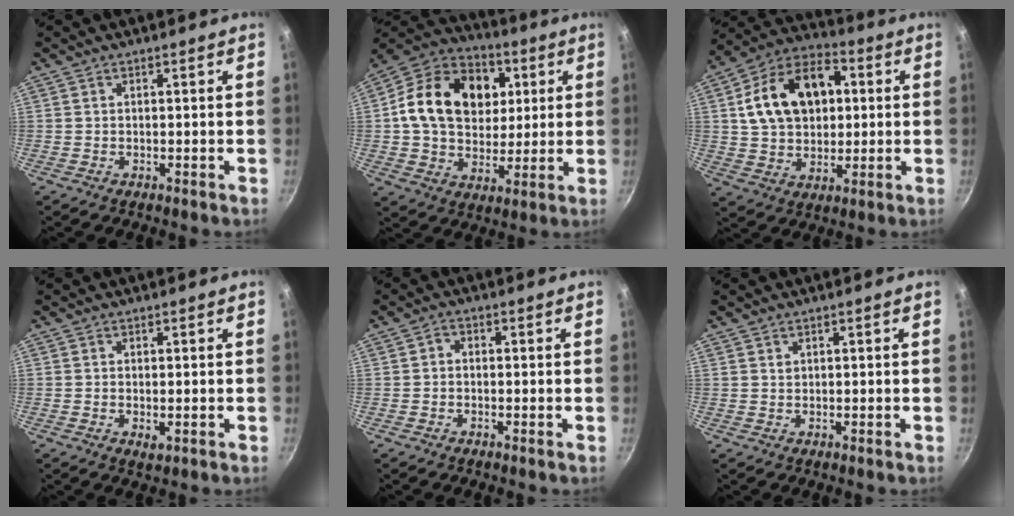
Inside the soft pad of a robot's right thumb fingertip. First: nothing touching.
{"total": 21.3, "force": [4.3, 16.1, 13.2], "torque": [-0.196, 0.014, 0.065]}
{"total": 18.2, "force": [3.5, 12.6, 12.6], "torque": [-0.187, 0.020, 0.049]}
{"total": 1.7, "force": [-0.2, 0.9, 1.4], "torque": [-0.023, -0.005, -0.003]}
{"total": 1.6, "force": [-0.3, 1.2, 0.9], "torque": [-0.018, 0.010, -0.010]}
{"total": 0.7, "force": [0.5, 0.4, 0.2], "torque": [-0.004, 0.000, 0.010]}